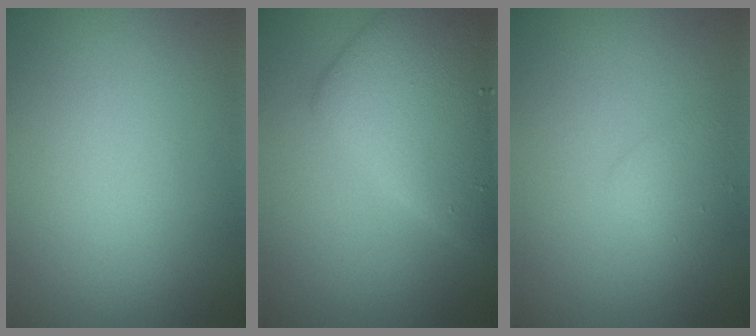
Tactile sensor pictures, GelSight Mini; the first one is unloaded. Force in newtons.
{"total": 7.6, "press": 7.6, "slide": 0.1}
{"total": 1.5, "press": 1.5, "slide": 0.0}